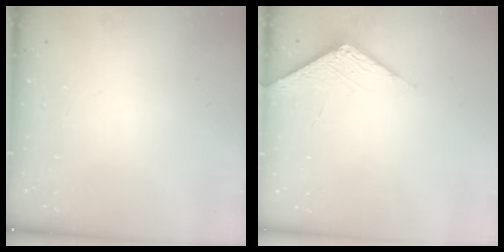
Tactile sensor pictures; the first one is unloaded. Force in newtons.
{"total": 3.6, "press": 3.6, "slide": 0.3}